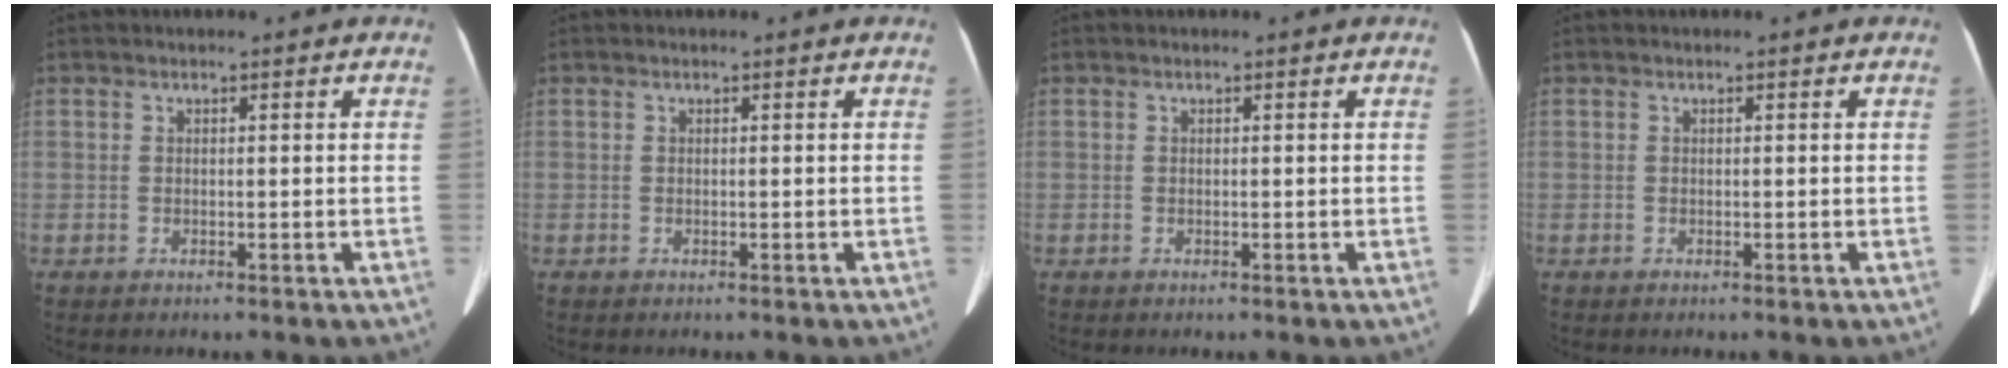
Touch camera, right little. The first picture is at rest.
{"total": 0.0}
{"total": 0.0}
{"total": 0.0}